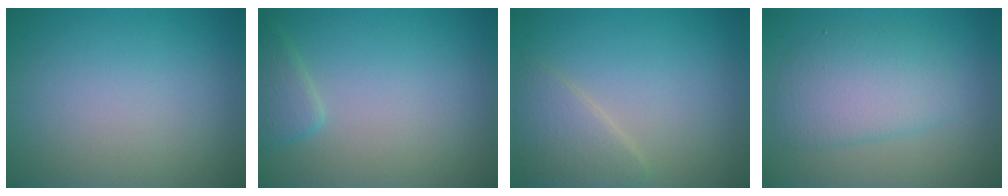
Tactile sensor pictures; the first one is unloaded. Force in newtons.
{"total": 1.8, "press": 1.8, "slide": 0.1}
{"total": 2.8, "press": 2.8, "slide": 0.3}
{"total": 4.1, "press": 4.0, "slide": 0.1}